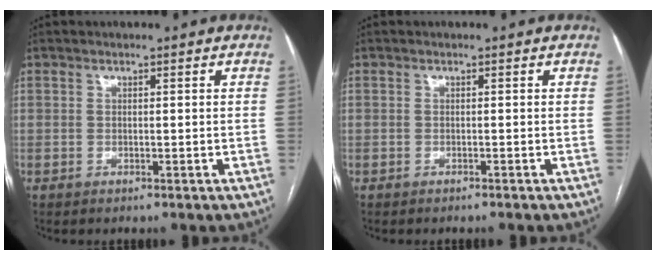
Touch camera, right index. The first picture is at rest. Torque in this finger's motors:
{"motor_torque": [0.20, -0.04, 0.00, -0.01]}